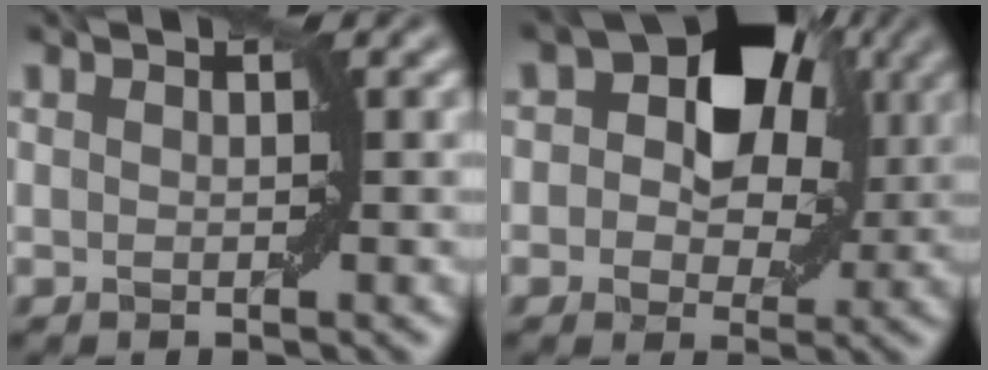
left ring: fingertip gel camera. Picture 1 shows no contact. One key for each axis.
{"total": 9.7, "fx": 2.5, "fy": 6.8, "fz": 6.5, "tx": -0.063, "ty": 0.033, "tz": 0.007}